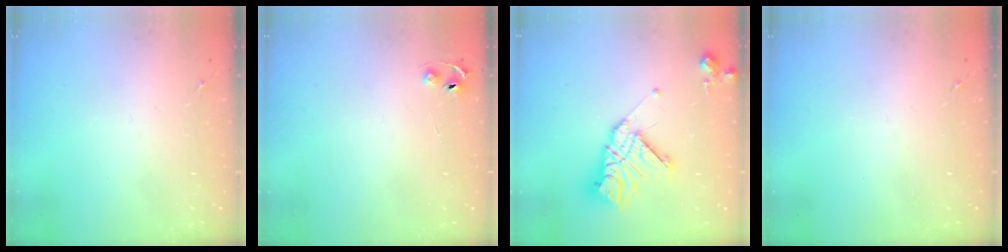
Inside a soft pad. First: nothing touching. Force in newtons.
{"total": 4.0, "press": 3.9, "slide": 0.4}
{"total": 14.7, "press": 14.6, "slide": 1.4}
{"total": 0.0}